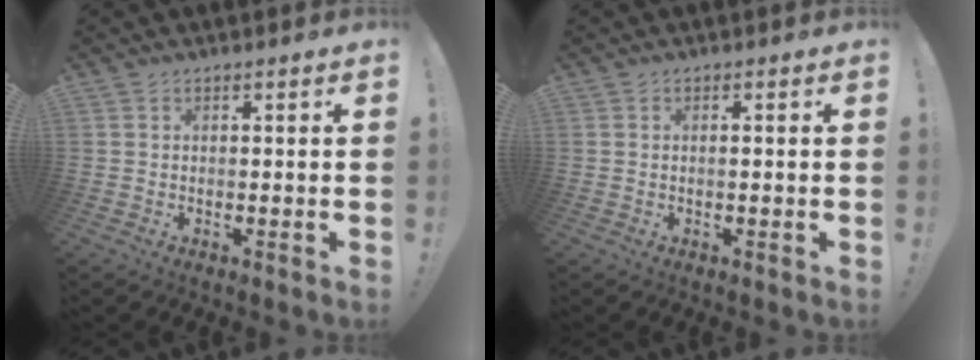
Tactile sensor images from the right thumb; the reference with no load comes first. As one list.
[{"total": 0.7, "force": [-0.2, -0.1, 0.6], "torque": [-0.006, -0.004, -0.005]}]